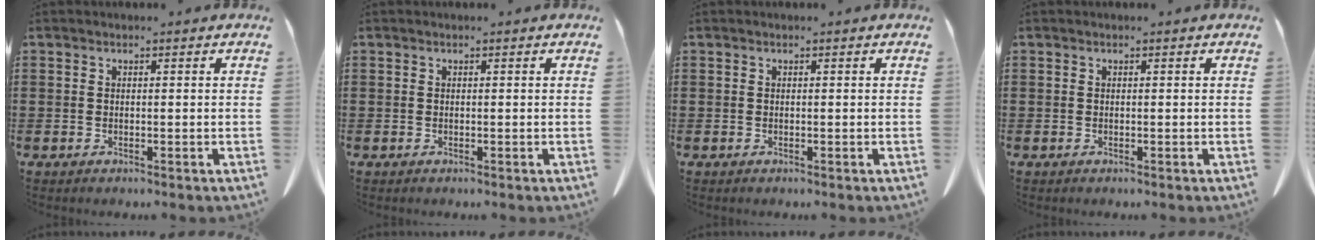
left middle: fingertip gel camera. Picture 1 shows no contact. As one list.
[{"total": 0.0}, {"total": 0.0}, {"total": 0.0}]